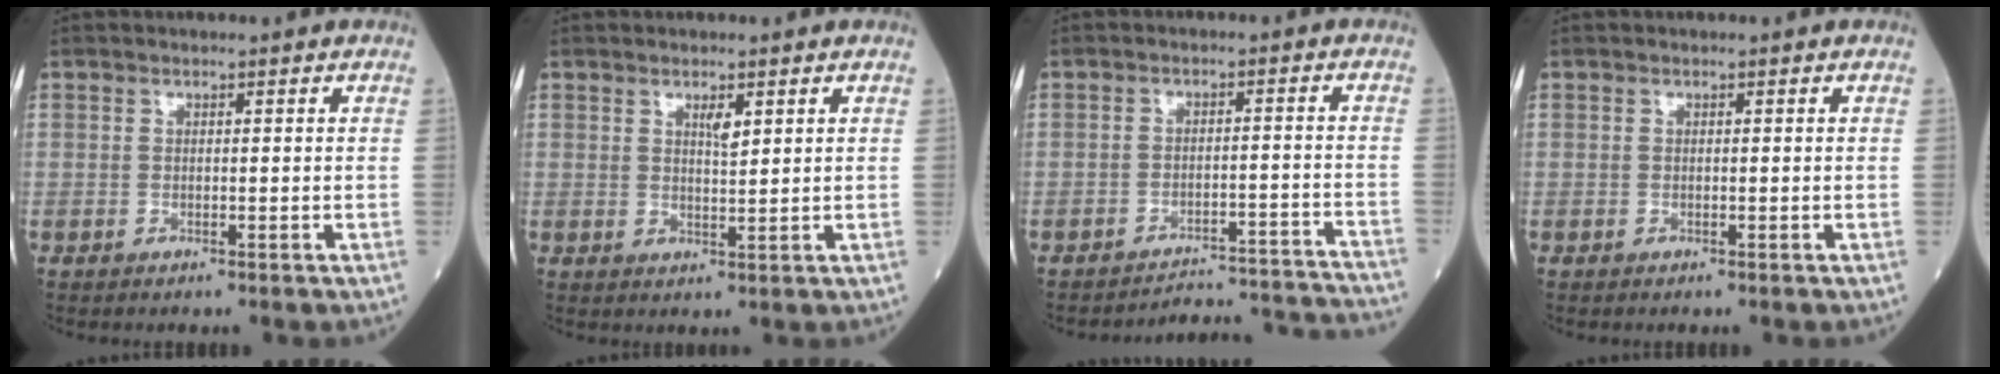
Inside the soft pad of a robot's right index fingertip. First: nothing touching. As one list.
[{"total": 2.2, "force": [1.2, 0.4, 1.8], "torque": [-0.034, -0.002, 0.023]}, {"total": 14.3, "force": [-14.3, -0.9, 0.5], "torque": [0.017, 0.015, -0.175]}, {"total": 0.0}]